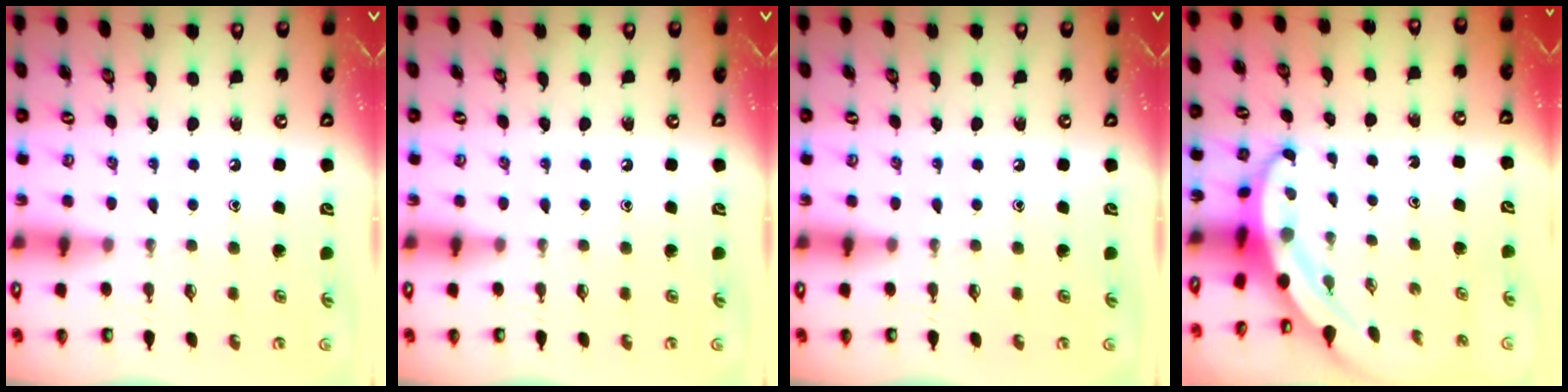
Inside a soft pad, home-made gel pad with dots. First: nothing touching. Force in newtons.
{"total": 0.0}
{"total": 0.0}
{"total": 3.9, "press": 3.8, "slide": 0.6}